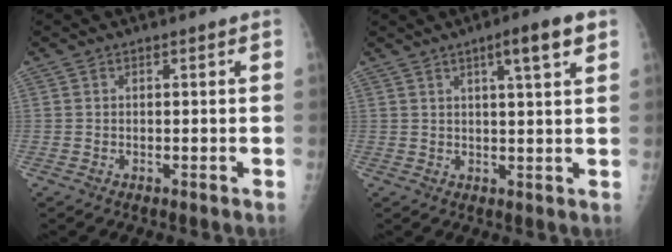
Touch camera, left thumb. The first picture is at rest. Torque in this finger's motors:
{"motor_torque": [-0.41, 0.05, -0.15, -0.22, 0.13]}